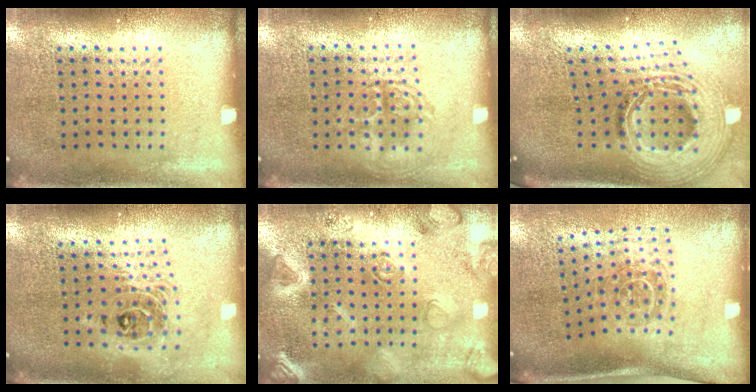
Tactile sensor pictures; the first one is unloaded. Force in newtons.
{"total": 1.1, "press": 1.1, "slide": 0.2}
{"total": 2.9, "press": 2.0, "slide": 2.1}
{"total": 1.9, "press": 1.5, "slide": 1.3}
{"total": 2.9, "press": 2.9, "slide": 0.5}
{"total": 1.8, "press": 1.2, "slide": 1.4}